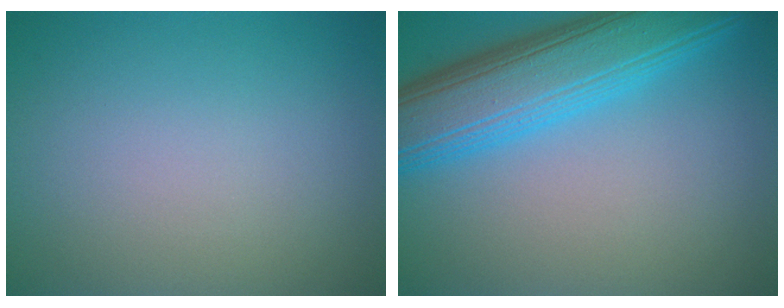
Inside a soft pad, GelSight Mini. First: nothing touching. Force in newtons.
{"total": 9.0, "press": 9.0, "slide": 0.2}